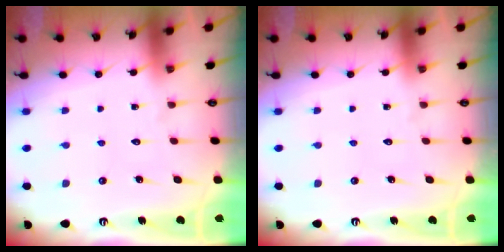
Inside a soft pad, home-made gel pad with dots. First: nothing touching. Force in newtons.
{"total": 0.0}